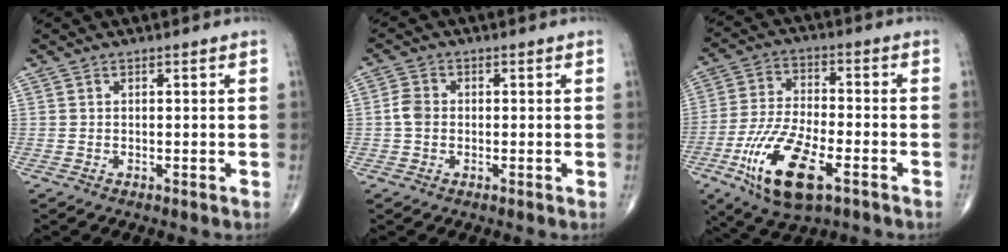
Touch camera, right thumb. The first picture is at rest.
{"total": 3.1, "force": [-0.3, 2.4, 1.9], "torque": [-0.035, 0.008, -0.012]}
{"total": 16.2, "force": [-7.0, 6.6, 13.0], "torque": [-0.254, 0.014, -0.123]}